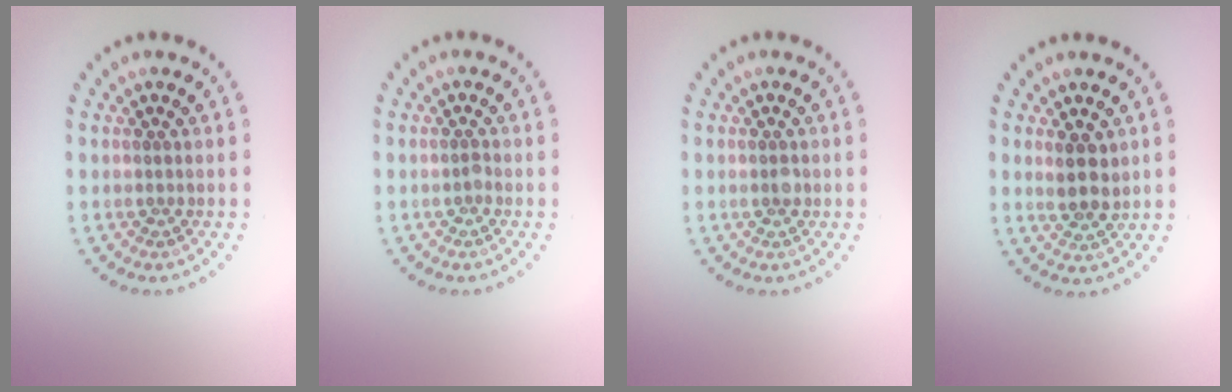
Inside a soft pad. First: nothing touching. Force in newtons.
{"total": 0.6, "press": 0.4, "slide": 0.4}
{"total": 1.0, "press": 1.0, "slide": 0.0}
{"total": 2.8, "press": 2.6, "slide": 1.1}